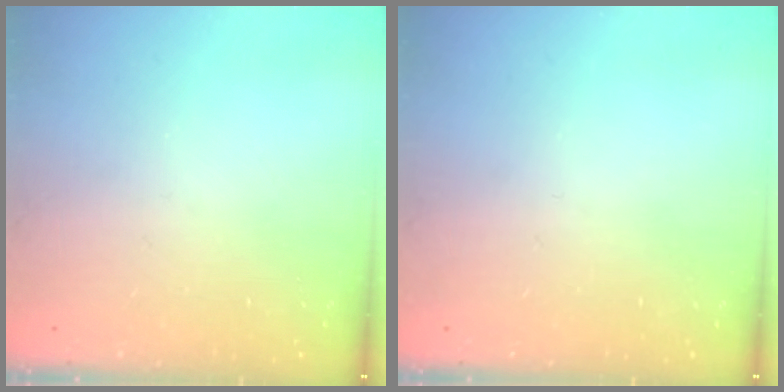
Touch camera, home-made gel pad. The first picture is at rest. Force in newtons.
{"total": 0.0}